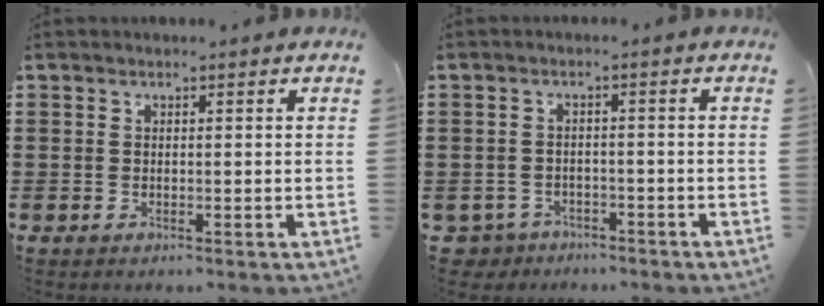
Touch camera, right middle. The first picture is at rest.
{"total": 2.8, "force": [-2.6, 1.0, -0.1], "torque": [-0.015, -0.003, -0.061]}